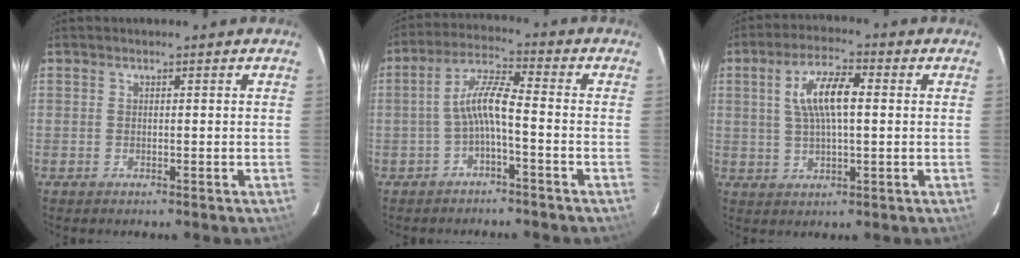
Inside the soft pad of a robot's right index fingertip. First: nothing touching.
{"total": 6.1, "force": [-2.2, 0.7, 5.7], "torque": [-0.129, 0.018, -0.042]}
{"total": 8.6, "force": [1.6, 2.9, 8.0], "torque": [-0.152, 0.014, 0.032]}